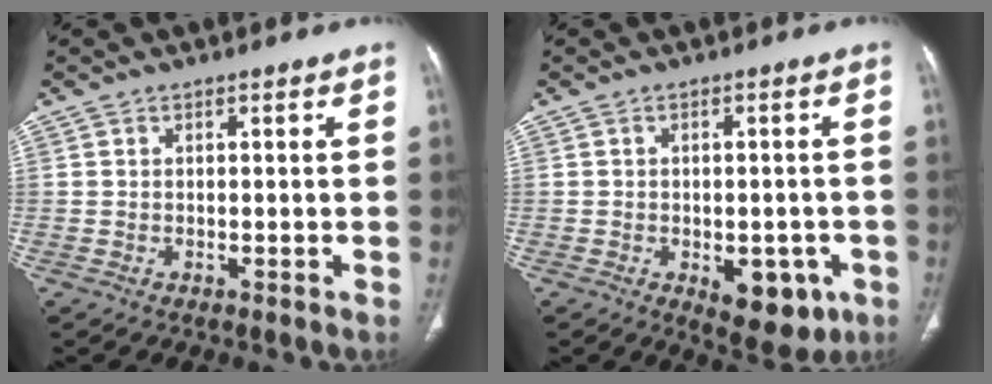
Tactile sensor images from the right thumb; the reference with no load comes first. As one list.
[{"total": 9.4, "force": [-3.6, 5.2, 6.9], "torque": [-0.059, 0.008, -0.034]}]